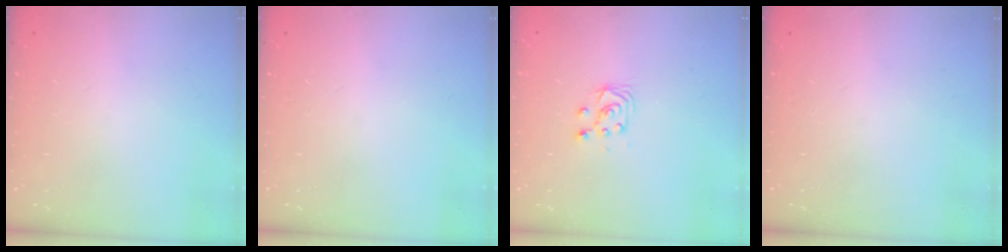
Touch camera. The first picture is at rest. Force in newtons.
{"total": 0.0}
{"total": 4.9, "press": 4.8, "slide": 0.5}
{"total": 0.0}